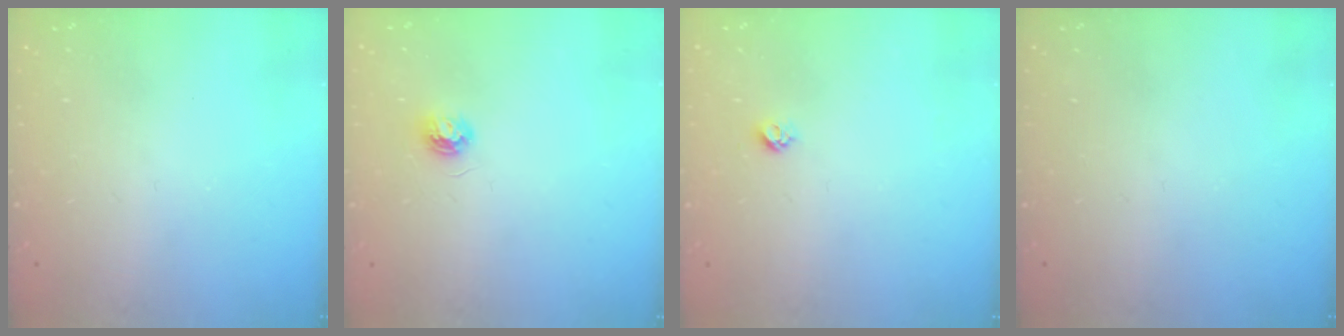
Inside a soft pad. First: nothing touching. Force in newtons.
{"total": 3.8, "press": 3.8, "slide": 0.4}
{"total": 3.8, "press": 3.8, "slide": 0.6}
{"total": 0.0}